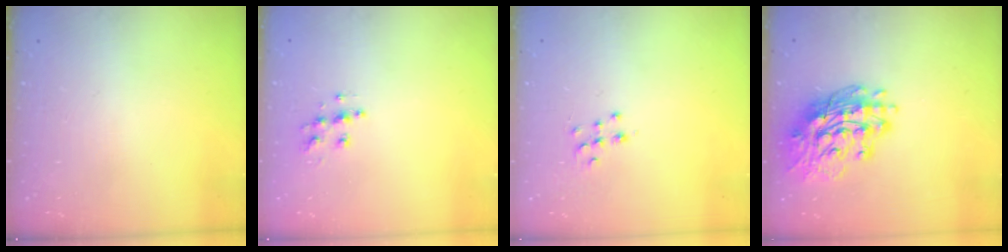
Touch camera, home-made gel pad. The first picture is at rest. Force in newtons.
{"total": 7.5, "press": 7.5, "slide": 0.1}
{"total": 7.2, "press": 7.2, "slide": 0.5}
{"total": 18.5, "press": 18.4, "slide": 2.1}